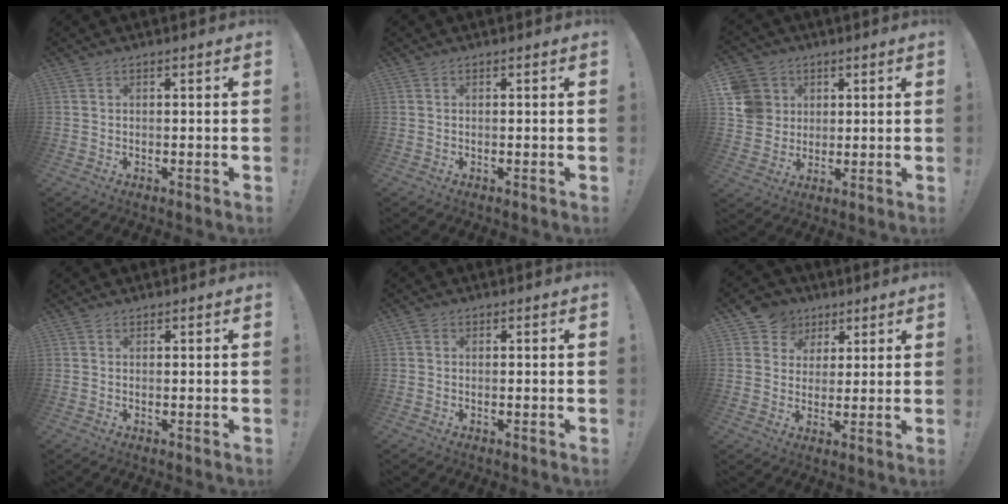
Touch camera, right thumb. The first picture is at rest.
{"total": 0.0}
{"total": 10.0, "force": [2.7, 9.2, 2.8], "torque": [-0.045, -0.003, 0.060]}
{"total": 0.5, "force": [0.5, 0.0, -0.2], "torque": [0.012, -0.004, 0.008]}
{"total": 0.8, "force": [-0.1, 0.7, 0.3], "torque": [-0.009, 0.004, -0.001]}
{"total": 7.3, "force": [3.0, 6.6, 0.9], "torque": [-0.008, -0.017, 0.061]}